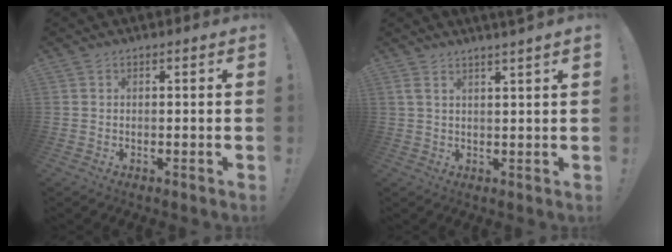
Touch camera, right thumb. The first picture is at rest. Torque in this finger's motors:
{"motor_torque": [-0.09, 0.11, 0.47, 0.36, 0.14]}